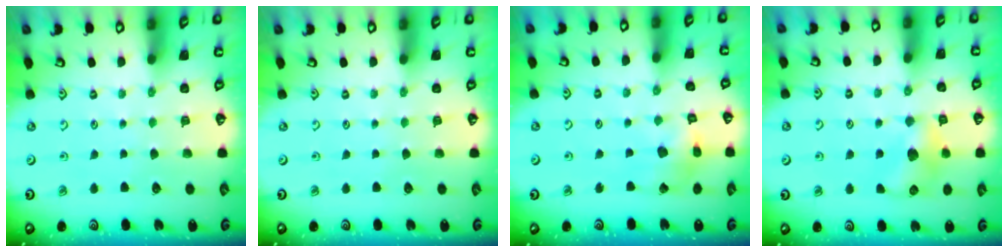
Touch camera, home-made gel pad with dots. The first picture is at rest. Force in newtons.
{"total": 0.0}
{"total": 6.8, "press": 6.8, "slide": 0.7}
{"total": 9.8, "press": 9.8, "slide": 0.7}